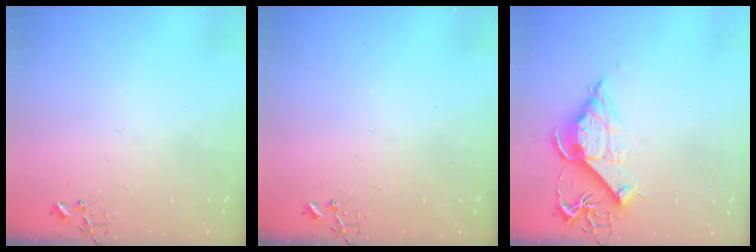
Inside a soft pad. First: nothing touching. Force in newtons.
{"total": 0.0}
{"total": 11.8, "press": 11.7, "slide": 1.5}